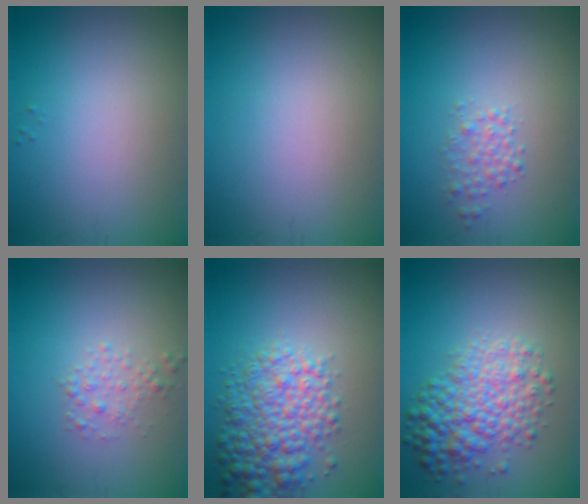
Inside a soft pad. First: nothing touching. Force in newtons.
{"total": 0.0}
{"total": 1.6, "press": 1.6, "slide": 0.0}
{"total": 1.4, "press": 1.4, "slide": 0.0}
{"total": 5.8, "press": 5.8, "slide": 0.1}
{"total": 5.6, "press": 5.6, "slide": 0.1}